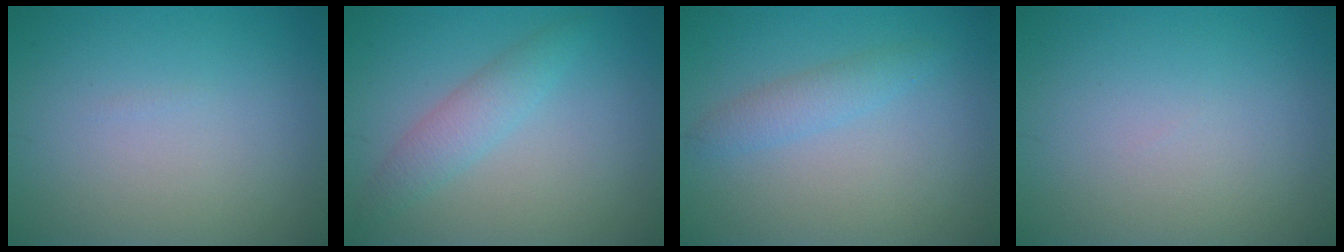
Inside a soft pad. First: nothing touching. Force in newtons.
{"total": 2.5, "press": 2.5, "slide": 0.1}
{"total": 2.0, "press": 2.0, "slide": 0.1}
{"total": 0.0}